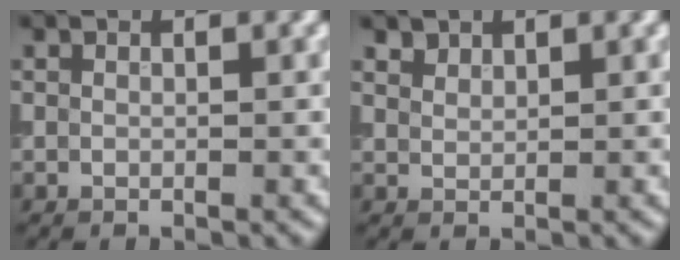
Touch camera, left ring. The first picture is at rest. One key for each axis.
{"total": 1.3, "fx": 1.2, "fy": 0.5, "fz": 0.2, "tx": -0.006, "ty": 0.001, "tz": 0.029}